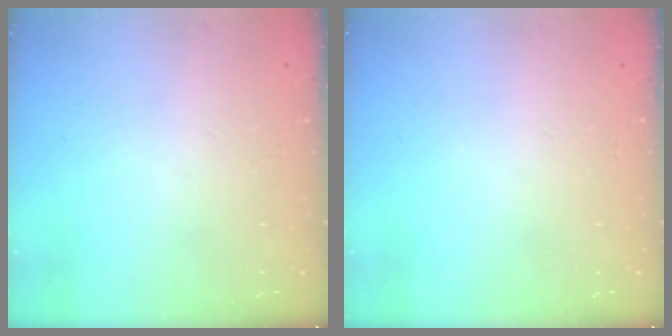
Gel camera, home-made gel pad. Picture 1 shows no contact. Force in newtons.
{"total": 0.0}